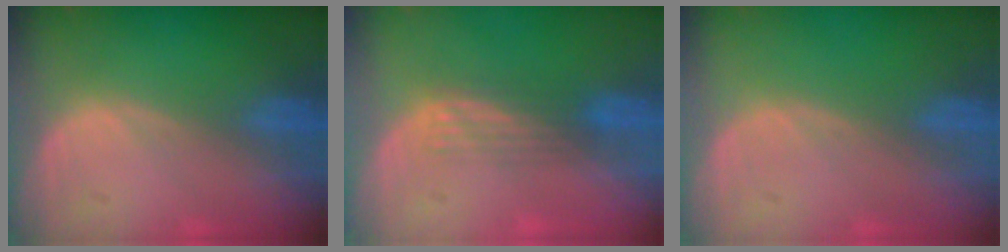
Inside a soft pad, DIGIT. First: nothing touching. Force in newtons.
{"total": 2.9, "press": 2.6, "slide": 1.3}
{"total": 0.0}